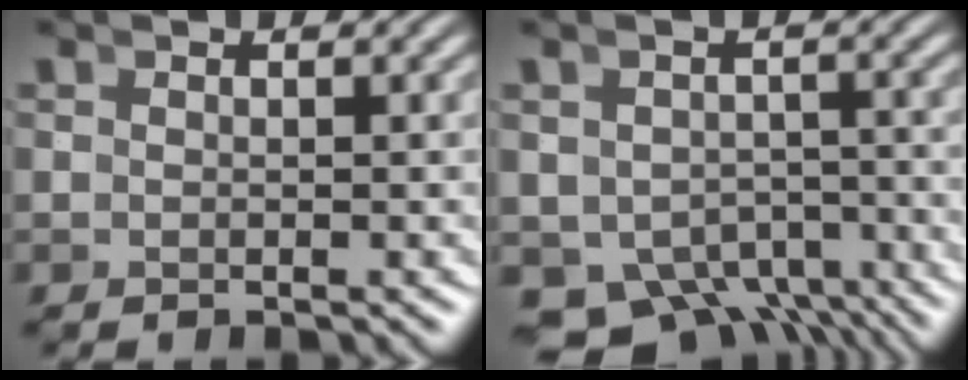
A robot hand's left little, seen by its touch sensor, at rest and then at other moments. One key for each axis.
{"total": 8.9, "fx": -5.1, "fy": 6.0, "fz": 4.1, "tx": -0.066, "ty": -0.052, "tz": -0.071}